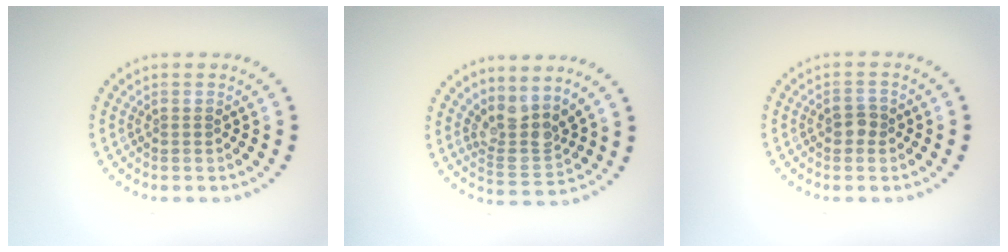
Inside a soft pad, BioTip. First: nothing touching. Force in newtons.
{"total": 3.5, "press": 2.6, "slide": 2.3}
{"total": 1.6, "press": 1.5, "slide": 0.5}